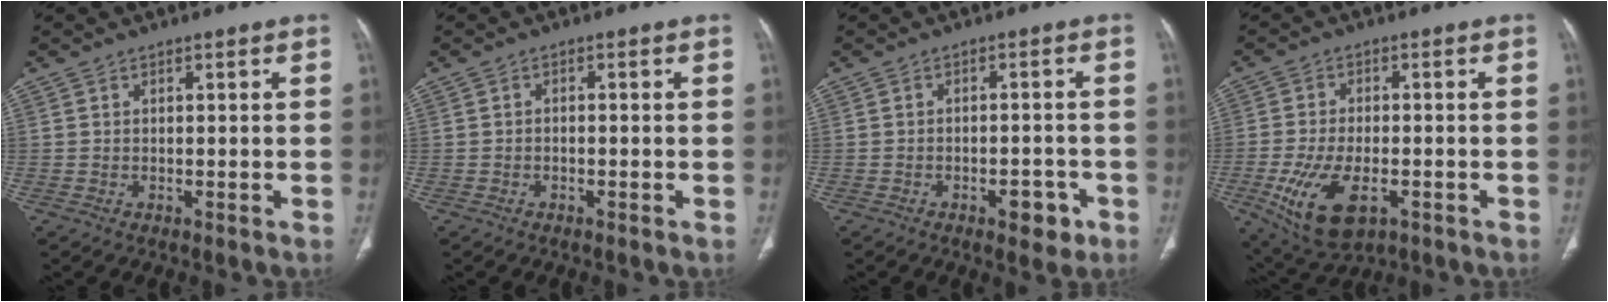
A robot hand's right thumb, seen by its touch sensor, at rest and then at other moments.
{"total": 0.7, "force": [-0.4, 0.4, 0.4], "torque": [-0.006, 0.006, -0.009]}
{"total": 4.8, "force": [-2.5, 2.4, 3.3], "torque": [-0.027, 0.013, -0.028]}
{"total": 12.3, "force": [-4.4, 6.4, 9.6], "torque": [-0.186, 0.002, -0.065]}